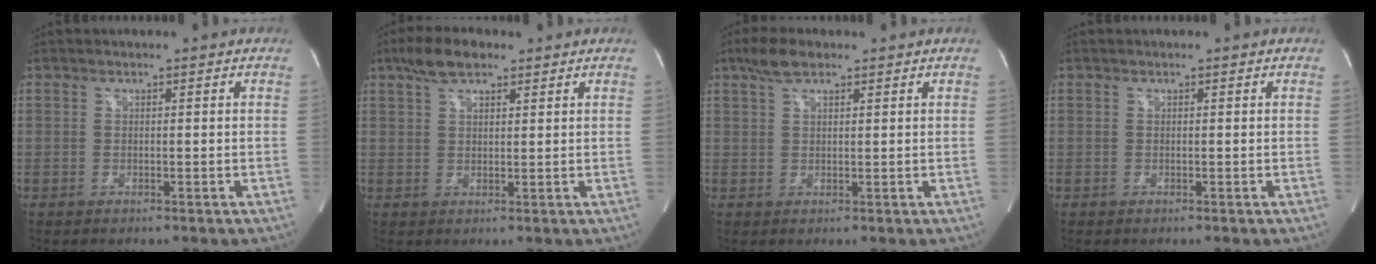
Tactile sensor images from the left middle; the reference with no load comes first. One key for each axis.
{"total": 5.5, "fx": 3.7, "fy": 2.1, "fz": 3.4, "tx": -0.071, "ty": 0.019, "tz": 0.068}
{"total": 4.0, "fx": 2.8, "fy": 1.4, "fz": 2.6, "tx": -0.059, "ty": 0.015, "tz": 0.054}
{"total": 0.0}